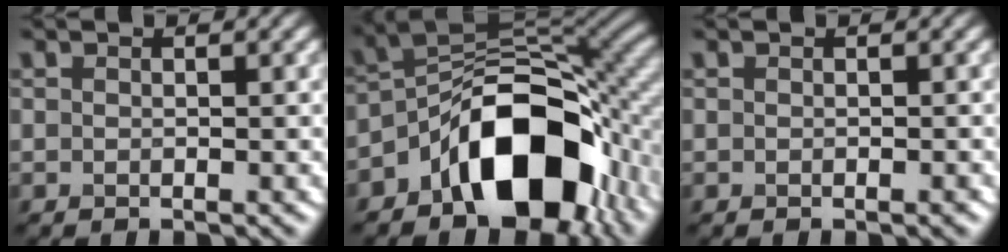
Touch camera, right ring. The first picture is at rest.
{"total": 12.4, "force": [-5.6, 6.8, 8.6], "torque": [-0.119, 0.004, -0.104]}
{"total": 0.0}